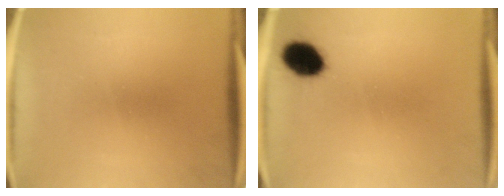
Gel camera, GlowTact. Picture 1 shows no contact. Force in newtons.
{"total": 7.5}